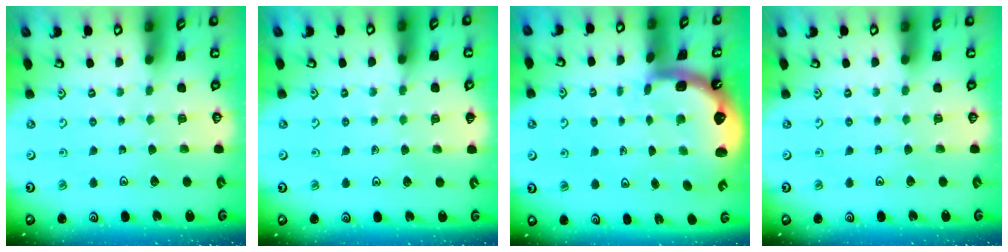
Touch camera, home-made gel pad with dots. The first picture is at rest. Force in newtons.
{"total": 3.7, "press": 3.7, "slide": 0.5}
{"total": 3.4, "press": 2.5, "slide": 2.3}
{"total": 0.0}